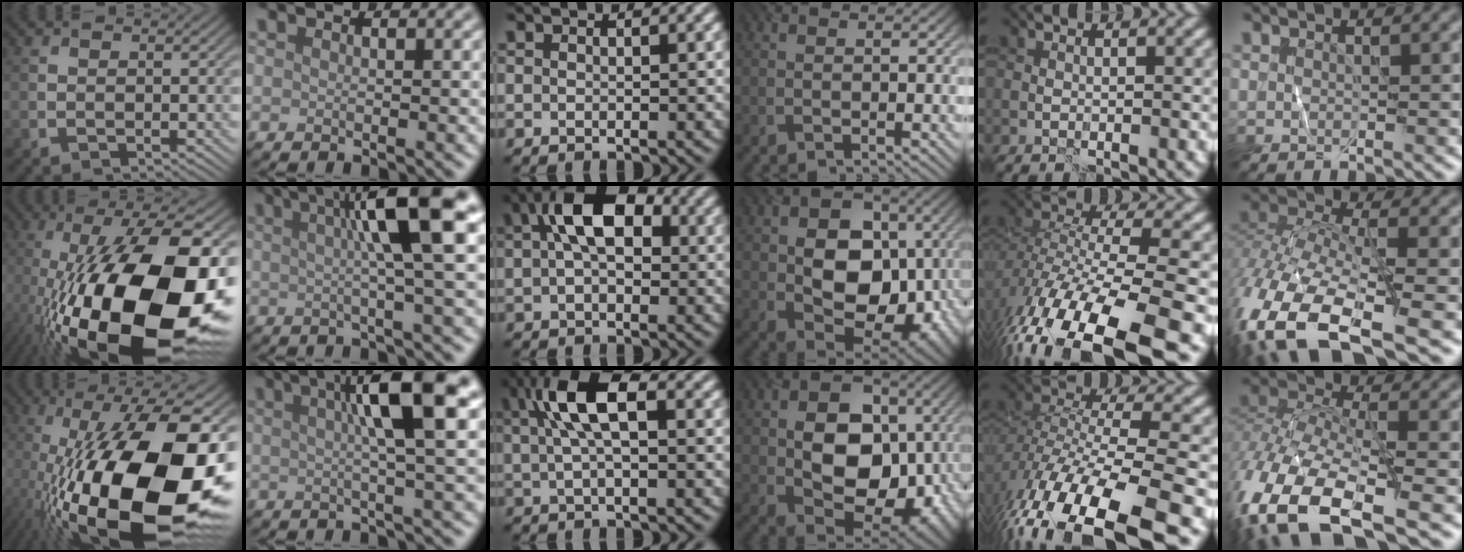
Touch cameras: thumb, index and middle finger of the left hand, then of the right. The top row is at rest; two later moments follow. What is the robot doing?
{"motion": "wrap", "object": "ribbon"}